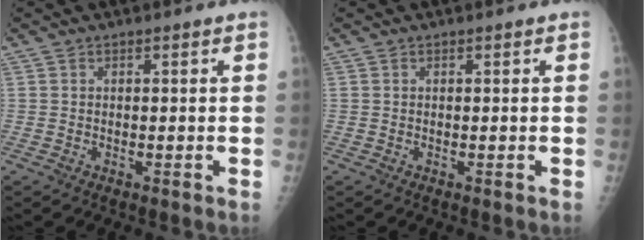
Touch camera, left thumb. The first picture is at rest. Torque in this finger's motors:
{"motor_torque": [0.00, 0.00, 0.00, 0.00, 0.00]}